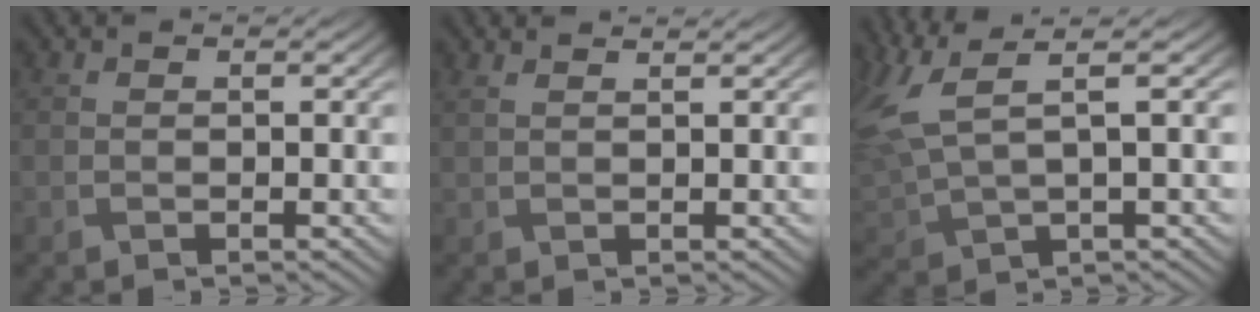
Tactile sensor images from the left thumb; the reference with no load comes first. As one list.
[{"total": 2.0, "force": [1.7, 0.4, 1.0], "torque": [-0.023, 0.002, 0.024]}, {"total": 9.8, "force": [4.5, 3.3, 8.0], "torque": [-0.211, 0.018, 0.093]}]